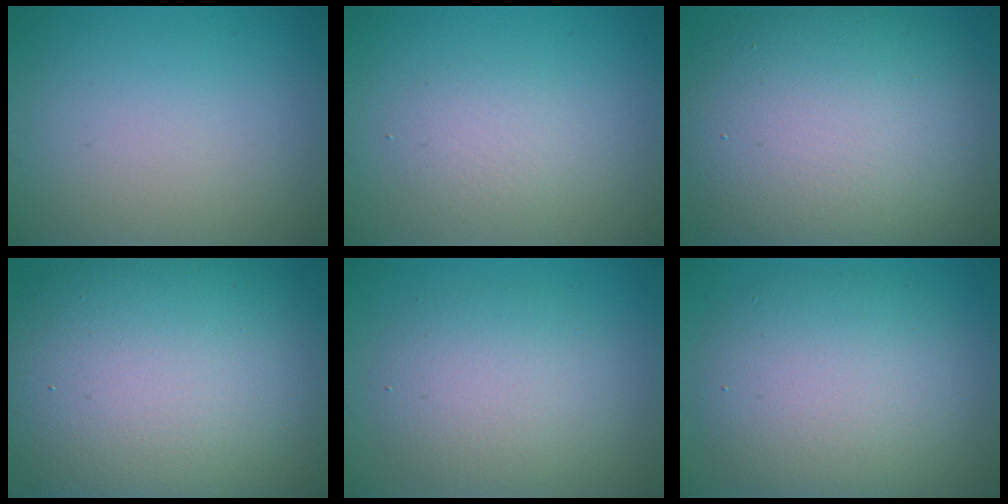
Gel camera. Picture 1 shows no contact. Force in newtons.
{"total": 2.0, "press": 1.9, "slide": 0.2}
{"total": 12.9, "press": 12.9, "slide": 0.5}
{"total": 16.0, "press": 15.9, "slide": 0.8}
{"total": 4.6, "press": 4.6, "slide": 0.2}
{"total": 7.6, "press": 7.6, "slide": 0.4}